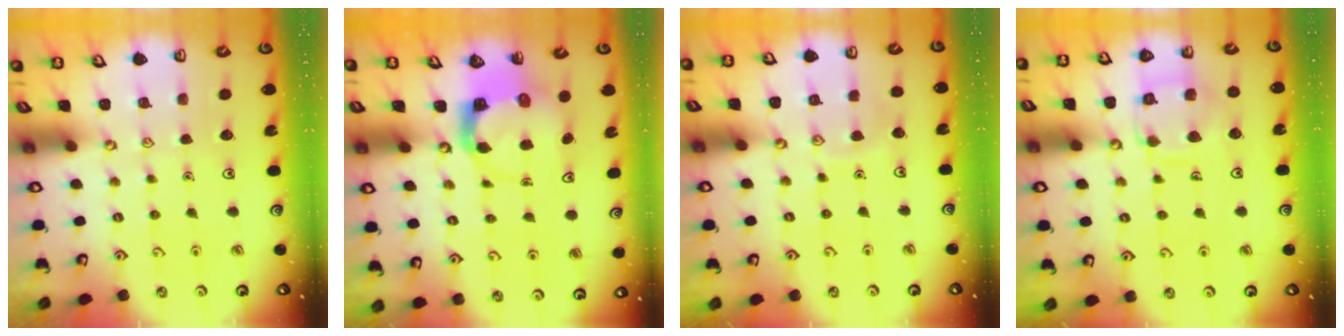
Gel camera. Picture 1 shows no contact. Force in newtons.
{"total": 3.8, "press": 3.8, "slide": 0.6}
{"total": 3.7, "press": 3.7, "slide": 0.3}
{"total": 10.9, "press": 10.9, "slide": 0.8}